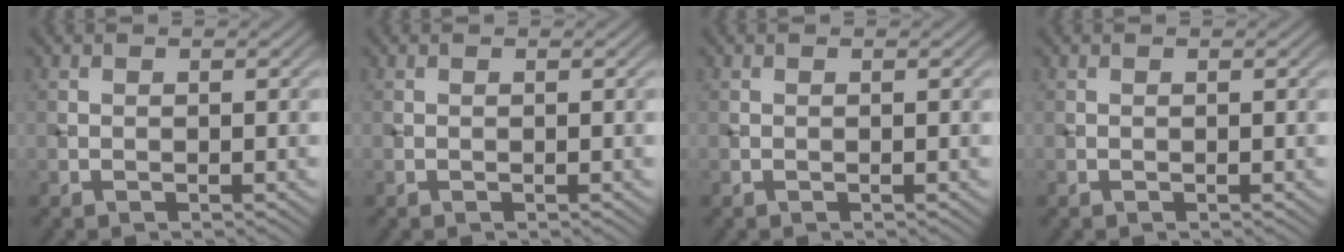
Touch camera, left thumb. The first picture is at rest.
{"total": 0.0}
{"total": 0.0}
{"total": 0.0}